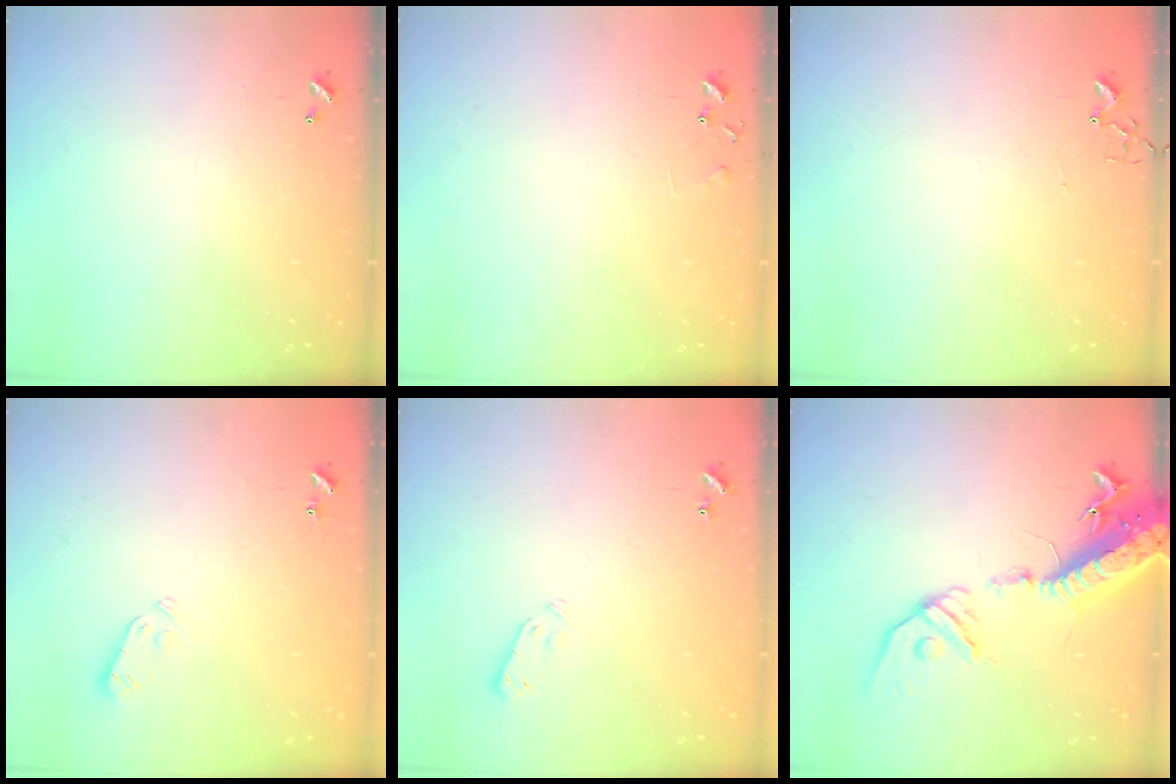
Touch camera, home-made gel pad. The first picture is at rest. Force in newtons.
{"total": 6.4, "press": 6.4, "slide": 0.4}
{"total": 1.9, "press": 1.9, "slide": 0.2}
{"total": 3.9, "press": 3.8, "slide": 0.9}
{"total": 4.1, "press": 4.1, "slide": 0.6}
{"total": 20.4, "press": 19.9, "slide": 4.3}